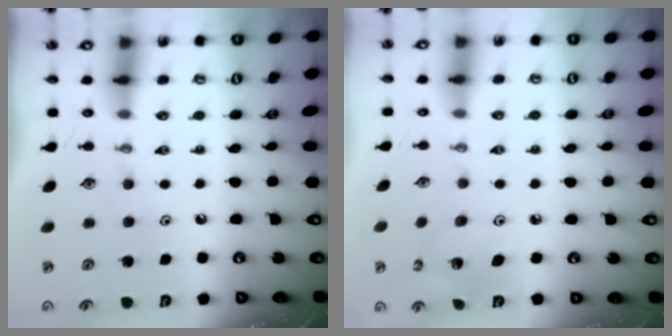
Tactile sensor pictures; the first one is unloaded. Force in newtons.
{"total": 4.2, "press": 4.2, "slide": 0.3}